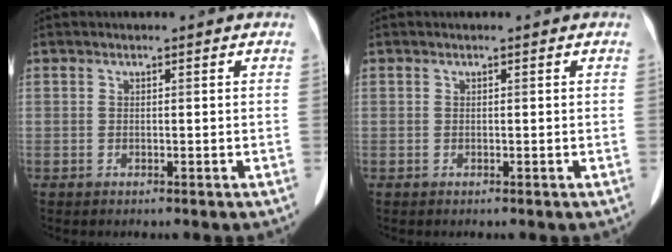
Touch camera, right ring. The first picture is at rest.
{"total": 0.0}